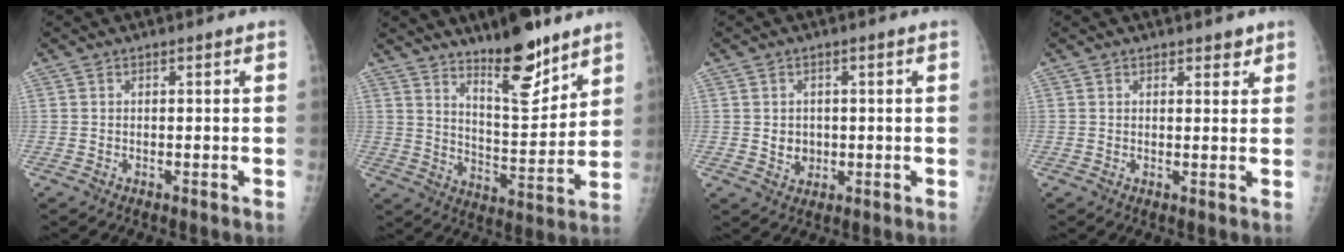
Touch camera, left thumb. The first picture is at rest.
{"total": 13.6, "force": [9.8, 3.9, 8.5], "torque": [-0.103, -0.083, 0.165]}
{"total": 3.2, "force": [0.1, 2.8, 1.5], "torque": [-0.009, 0.000, 0.009]}
{"total": 2.1, "force": [1.6, 1.2, 0.8], "torque": [0.010, -0.009, 0.018]}